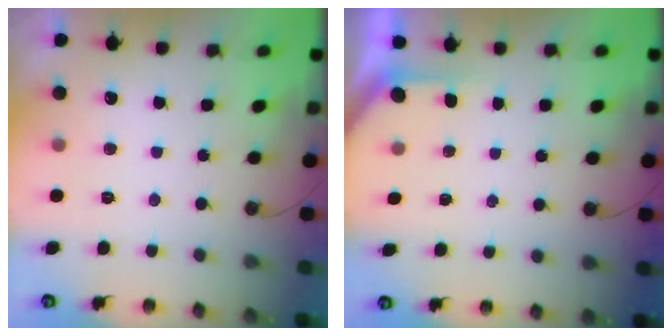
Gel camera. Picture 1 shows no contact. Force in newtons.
{"total": 1.5, "press": 1.5, "slide": 0.1}